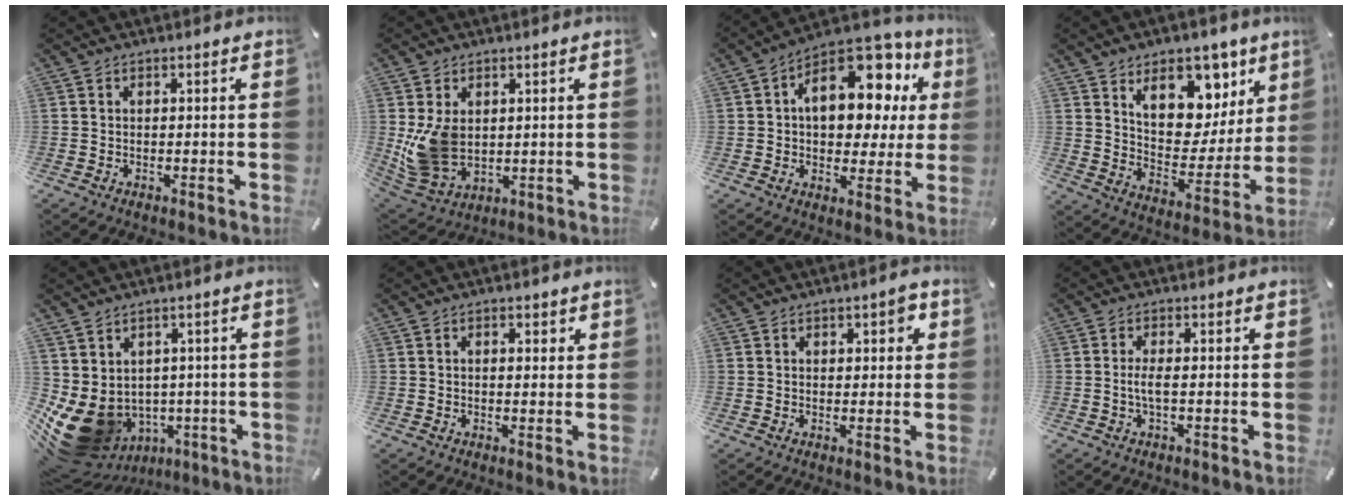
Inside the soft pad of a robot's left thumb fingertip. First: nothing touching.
{"total": 10.6, "force": [1.6, 8.2, 6.5], "torque": [-0.145, -0.006, 0.033]}
{"total": 18.3, "force": [5.9, 11.4, 13.0], "torque": [-0.178, -0.032, 0.102]}
{"total": 16.3, "force": [9.6, 10.5, 7.8], "torque": [-0.107, -0.072, 0.169]}
{"total": 11.9, "force": [-1.6, 10.4, 5.5], "torque": [-0.118, -0.016, -0.015]}
{"total": 1.6, "force": [0.3, 1.0, 1.2], "torque": [-0.016, 0.003, 0.002]}
{"total": 2.5, "force": [1.0, 1.5, 1.7], "torque": [-0.011, -0.002, 0.009]}
{"total": 3.3, "force": [-0.4, 0.8, 3.1], "torque": [-0.071, -0.005, -0.013]}